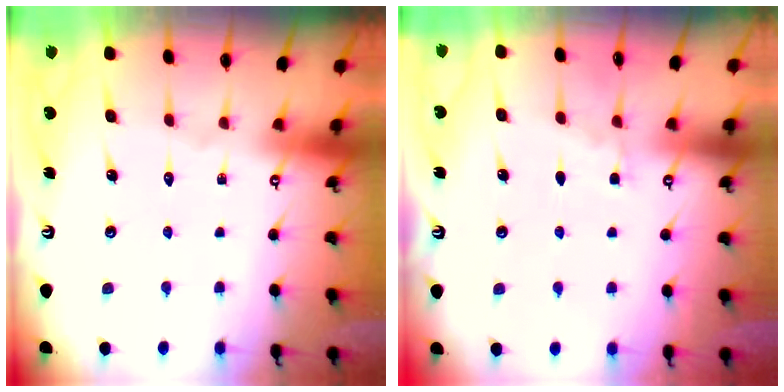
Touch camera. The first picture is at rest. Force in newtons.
{"total": 5.1, "press": 5.1, "slide": 0.6}